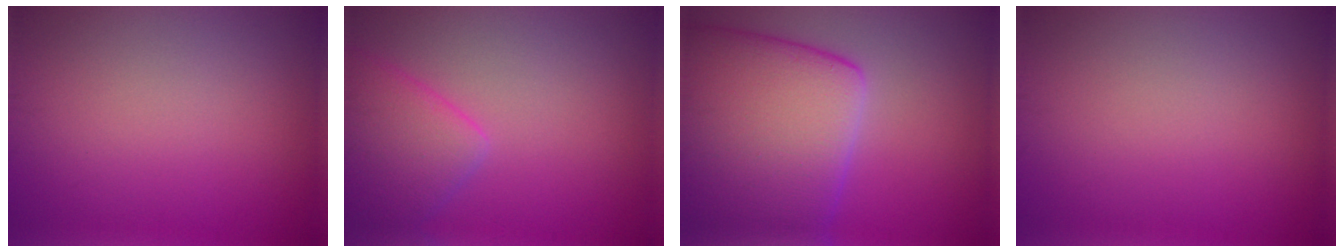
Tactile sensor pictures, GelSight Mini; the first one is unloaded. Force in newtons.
{"total": 4.2, "press": 4.2, "slide": 0.3}
{"total": 15.7, "press": 15.7, "slide": 0.9}
{"total": 0.0}